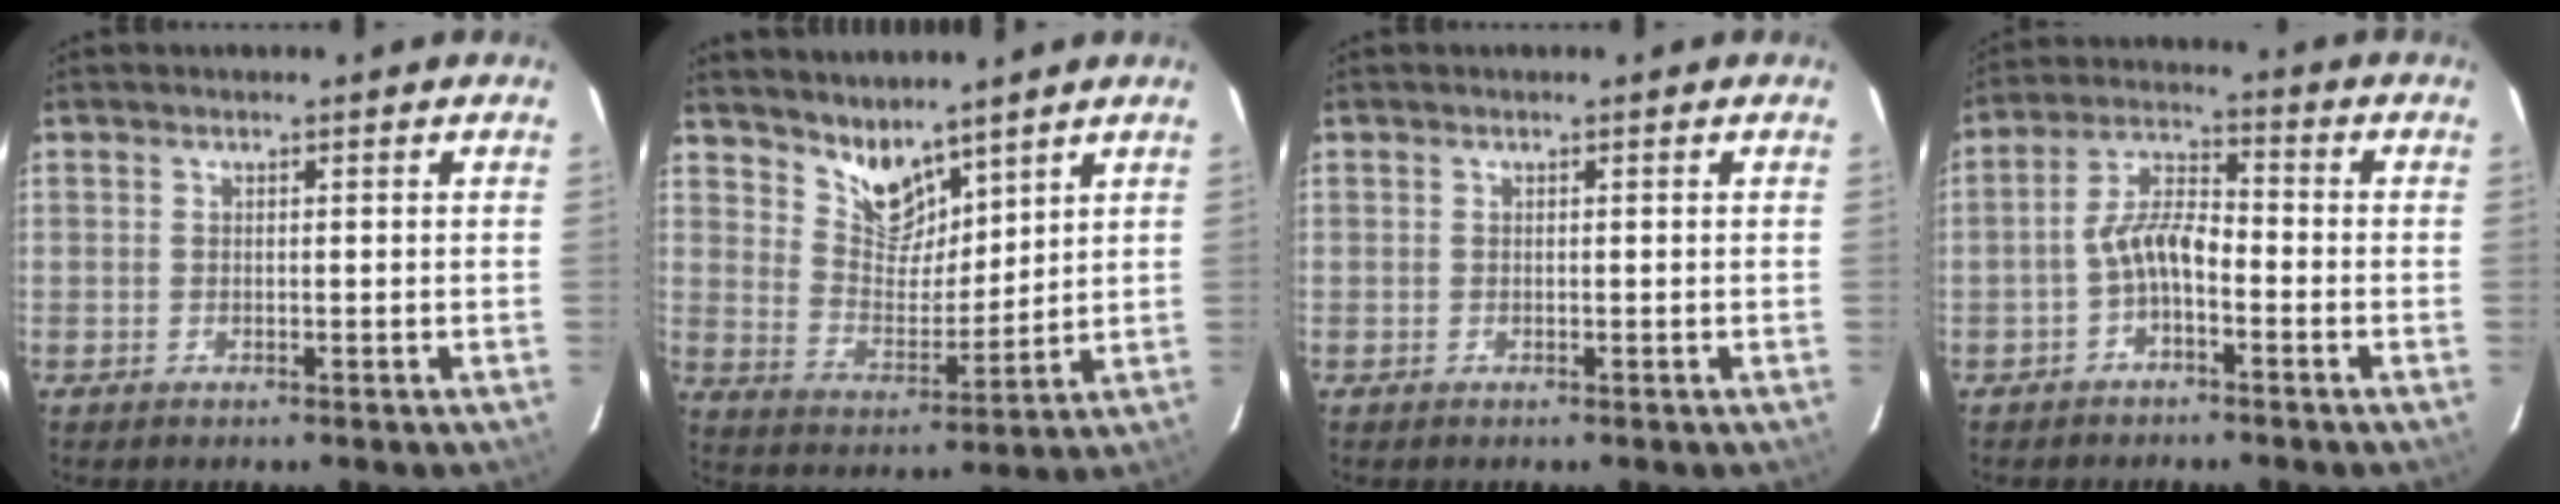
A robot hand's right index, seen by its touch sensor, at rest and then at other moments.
{"total": 8.8, "force": [7.3, 3.7, 3.3], "torque": [-0.054, 0.000, 0.143]}
{"total": 0.0}
{"total": 6.0, "force": [-2.9, 2.3, 4.7], "torque": [-0.100, 0.020, -0.056]}